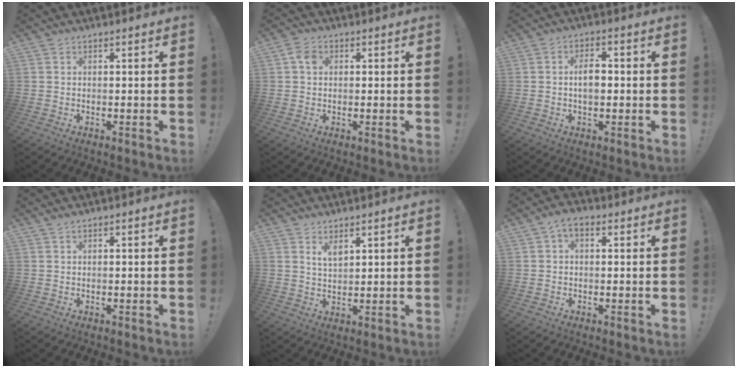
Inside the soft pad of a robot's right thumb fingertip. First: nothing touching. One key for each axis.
{"total": 3.8, "fx": 0.8, "fy": 2.8, "fz": 2.4, "tx": -0.031, "ty": 0.005, "tz": 0.013}
{"total": 5.7, "fx": 0.1, "fy": 3.3, "fz": 4.7, "tx": -0.070, "ty": 0.005, "tz": -0.005}
{"total": 0.9, "fx": 0.8, "fy": 0.1, "fz": 0.3, "tx": -0.006, "ty": 0.000, "tz": 0.016}
{"total": 3.9, "fx": 2.9, "fy": 1.7, "fz": 2.0, "tx": -0.025, "ty": -0.021, "tz": 0.049}
{"total": 3.8, "fx": 0.7, "fy": 2.3, "fz": 3.0, "tx": -0.046, "ty": 0.004, "tz": 0.012}